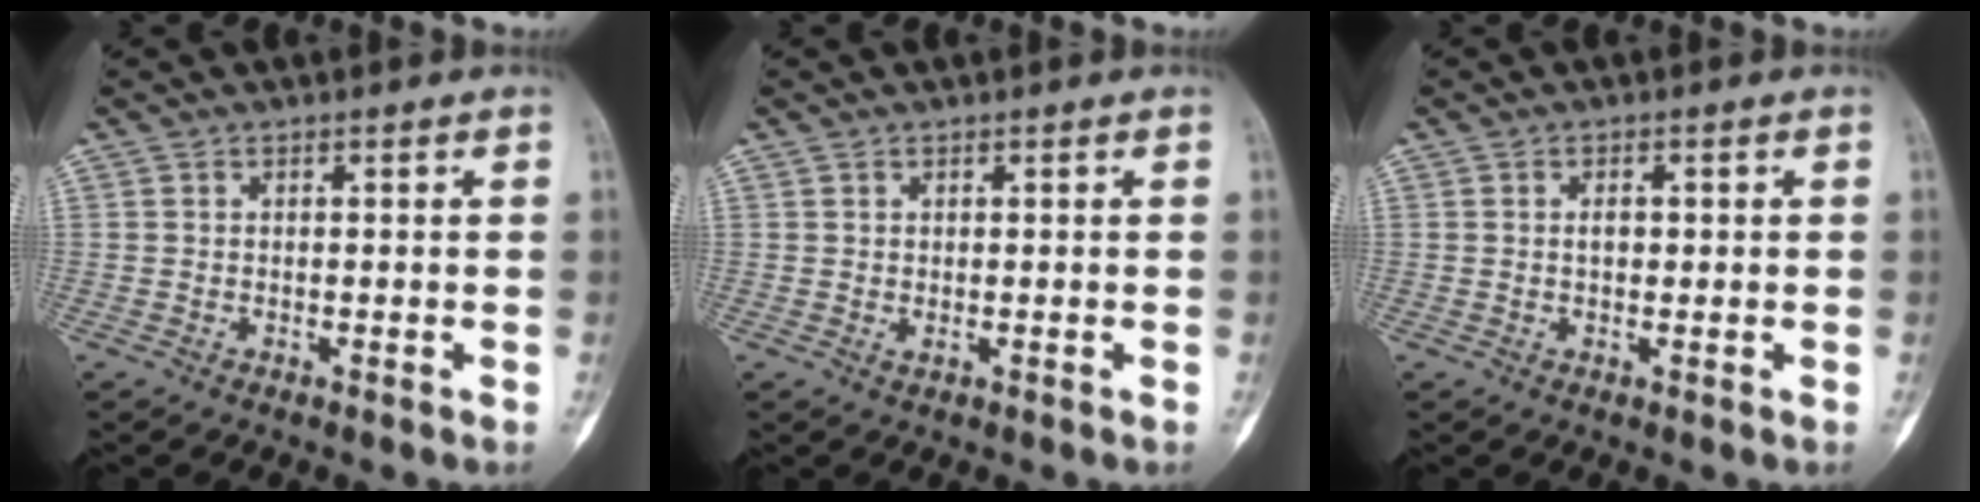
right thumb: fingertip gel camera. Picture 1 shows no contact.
{"total": 0.7, "force": [0.2, 0.4, 0.6], "torque": [-0.014, 0.003, 0.008]}
{"total": 2.2, "force": [0.3, 1.2, 1.9], "torque": [-0.031, 0.000, 0.006]}